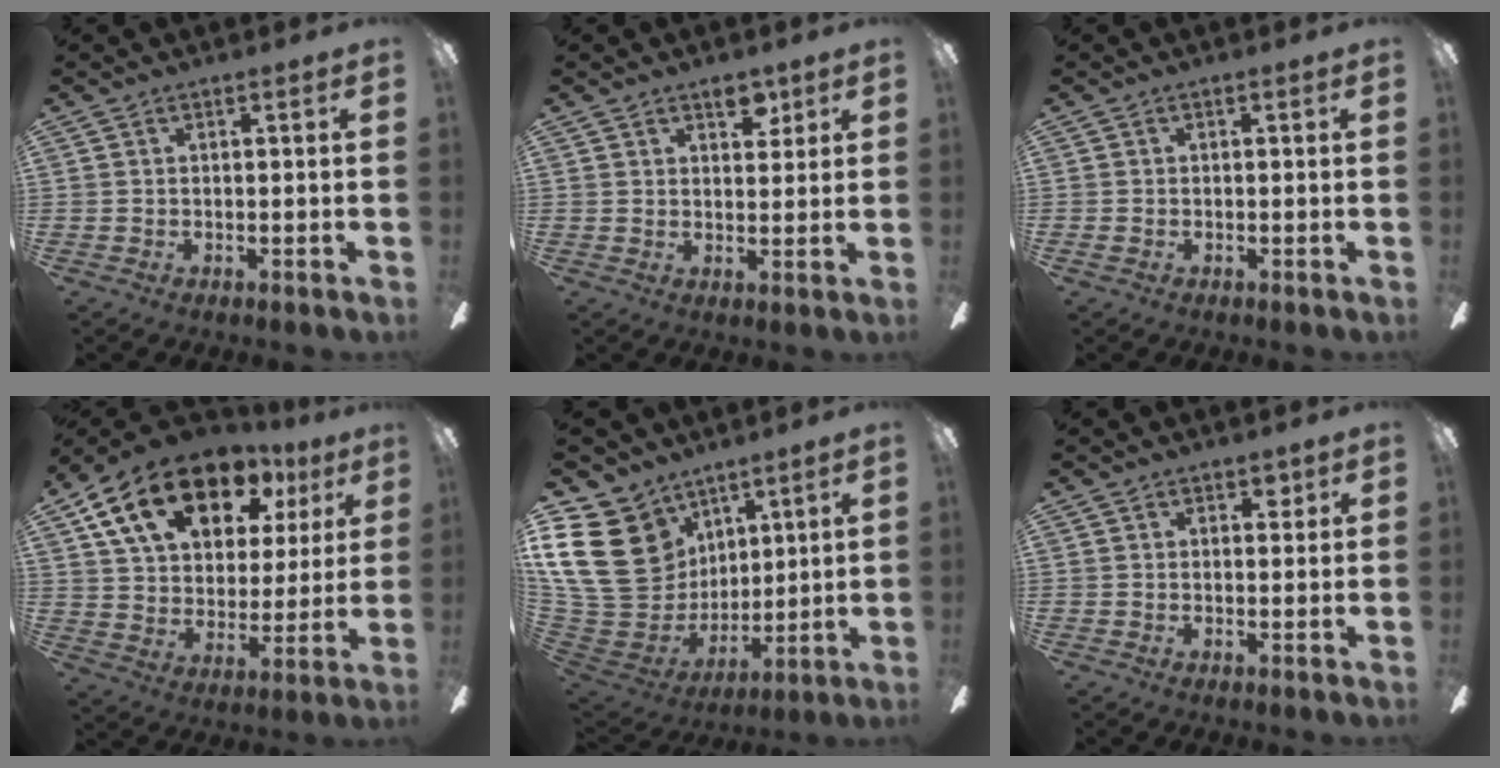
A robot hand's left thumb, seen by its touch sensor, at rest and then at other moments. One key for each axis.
{"total": 4.6, "fx": 3.3, "fy": 2.5, "fz": 1.9, "tx": -0.003, "ty": -0.015, "tz": 0.053}
{"total": 0.7, "fx": -0.3, "fy": 0.6, "fz": 0.1, "tx": -0.001, "ty": 0.003, "tz": -0.008}
{"total": 19.8, "fx": 12.0, "fy": 11.6, "fz": 10.6, "tx": -0.195, "ty": -0.046, "tz": 0.215}
{"total": 22.2, "fx": 8.0, "fy": 17.5, "fz": 11.1, "tx": -0.253, "ty": -0.041, "tz": 0.162}
{"total": 2.2, "fx": 1.4, "fy": 1.5, "fz": 0.7, "tx": 0.000, "ty": -0.002, "tz": 0.022}